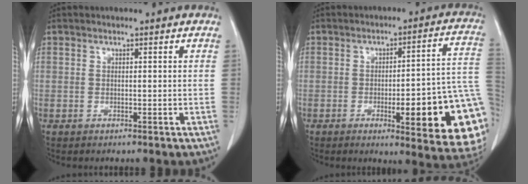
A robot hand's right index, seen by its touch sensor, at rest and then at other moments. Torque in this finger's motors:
{"motor_torque": [1.55, -0.59, 0.39, 0.07]}